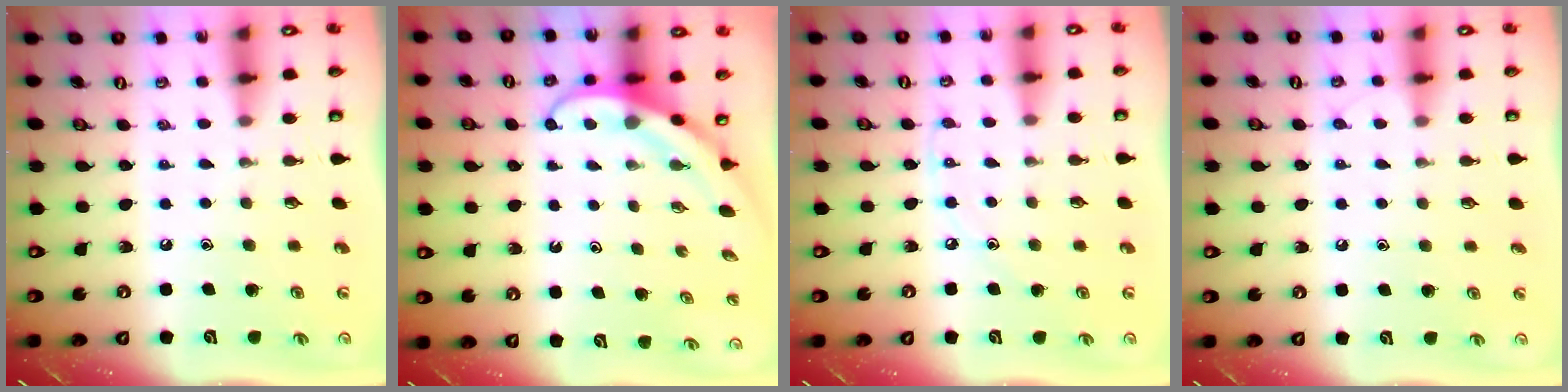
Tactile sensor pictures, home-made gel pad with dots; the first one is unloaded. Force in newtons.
{"total": 3.8, "press": 3.8, "slide": 0.4}
{"total": 4.3, "press": 4.3, "slide": 0.6}
{"total": 4.6, "press": 4.6, "slide": 0.5}